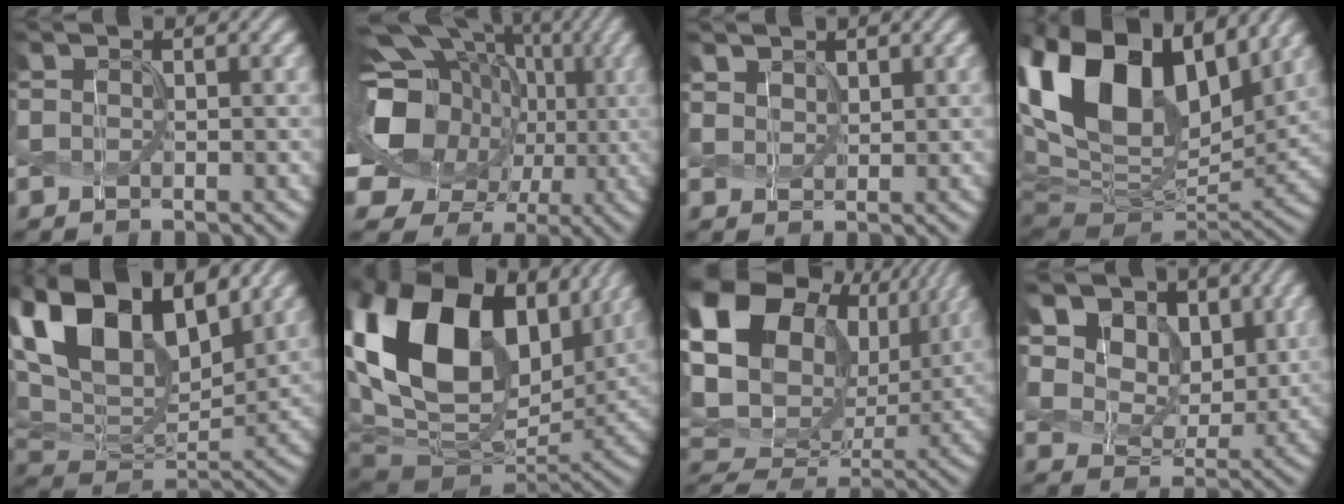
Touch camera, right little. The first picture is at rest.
{"total": 16.5, "force": [0.7, 13.4, 9.6], "torque": [-0.173, -0.011, -0.009]}
{"total": 1.9, "force": [1.6, 1.0, 0.4], "torque": [-0.017, -0.005, 0.038]}
{"total": 18.2, "force": [7.5, 10.9, 12.5], "torque": [-0.264, 0.042, 0.130]}
{"total": 16.0, "force": [7.5, 9.2, 10.6], "torque": [-0.212, 0.030, 0.122]}
{"total": 20.5, "force": [6.5, 13.8, 13.6], "torque": [-0.297, 0.016, 0.126]}
{"total": 22.8, "force": [8.7, 16.8, 12.6], "torque": [-0.305, 0.043, 0.146]}
{"total": 13.8, "force": [6.7, 10.0, 6.7], "torque": [-0.156, 0.020, 0.129]}